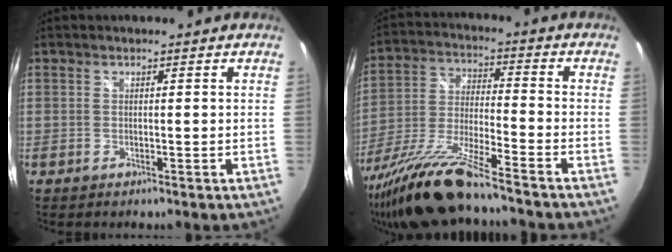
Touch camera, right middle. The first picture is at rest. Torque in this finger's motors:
{"motor_torque": [1.25, -0.89, 0.60, 0.16]}